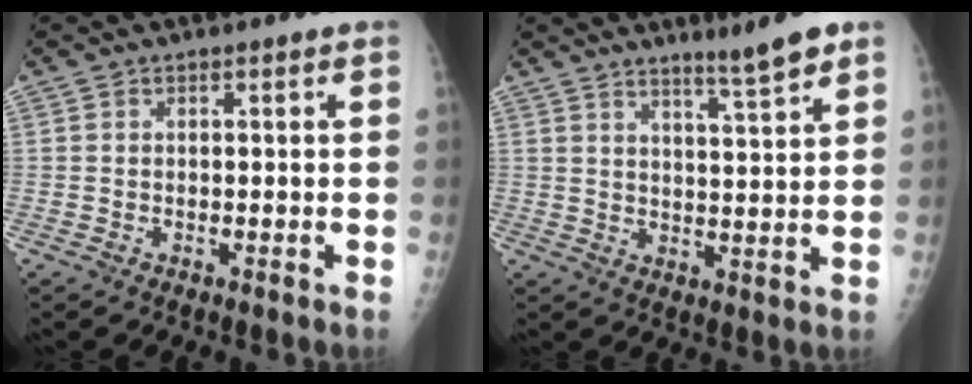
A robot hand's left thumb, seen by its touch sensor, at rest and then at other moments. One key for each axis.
{"total": 5.6, "fx": 4.3, "fy": -0.7, "fz": 3.4, "tx": -0.052, "ty": -0.040, "tz": 0.073}